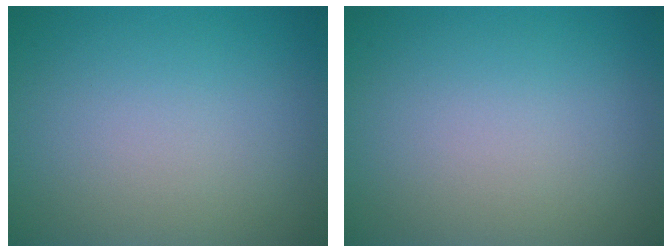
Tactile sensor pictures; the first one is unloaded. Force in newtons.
{"total": 0.0}